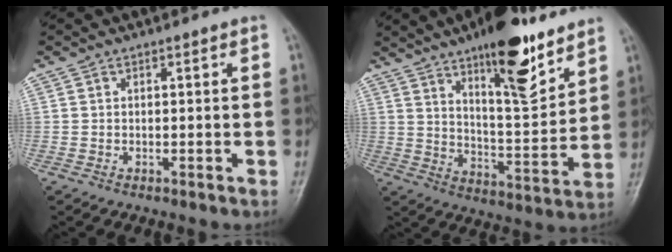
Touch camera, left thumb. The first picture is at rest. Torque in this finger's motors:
{"motor_torque": [1.96, 0.92, 1.54, -1.24, 0.40]}